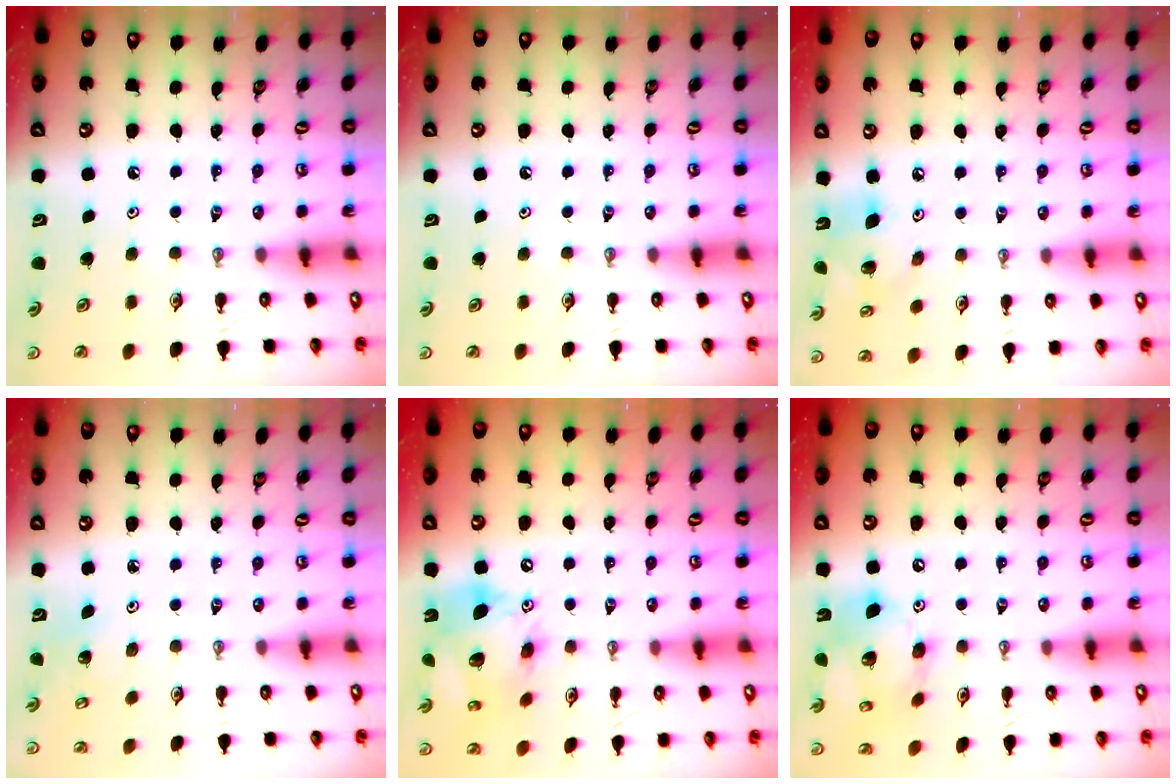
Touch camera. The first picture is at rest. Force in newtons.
{"total": 0.0}
{"total": 12.0, "press": 11.9, "slide": 2.0}
{"total": 2.7, "press": 2.7, "slide": 0.2}
{"total": 18.1, "press": 17.8, "slide": 3.6}
{"total": 16.7, "press": 16.4, "slide": 3.2}